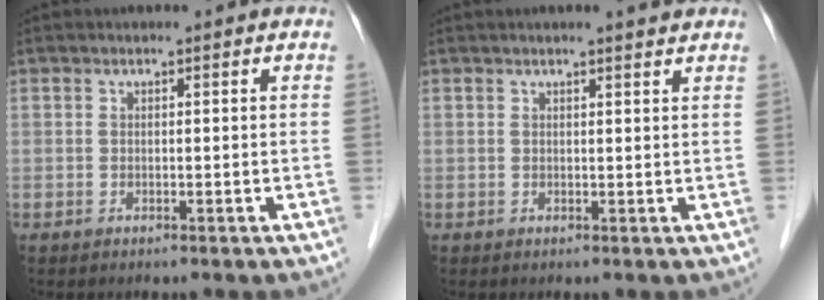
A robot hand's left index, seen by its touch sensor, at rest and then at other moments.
{"total": 2.7, "force": [2.3, 0.1, 1.3], "torque": [-0.020, 0.006, 0.025]}